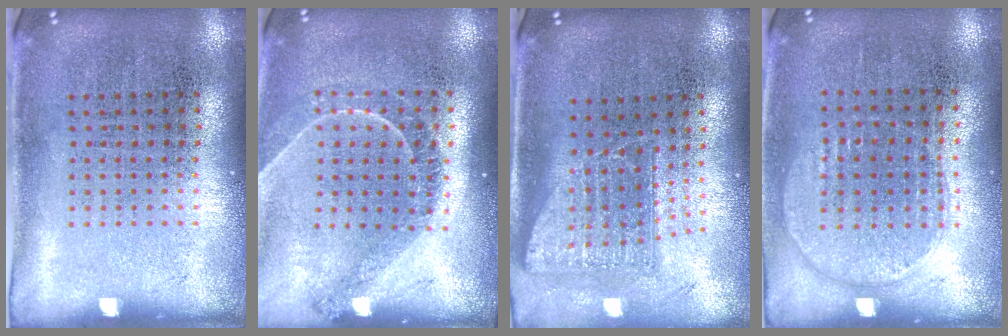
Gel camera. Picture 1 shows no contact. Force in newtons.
{"total": 1.2, "press": 1.2, "slide": 0.3}
{"total": 1.7, "press": 1.4, "slide": 1.0}
{"total": 0.9, "press": 0.8, "slide": 0.4}